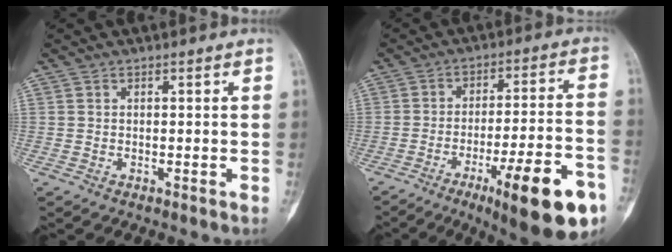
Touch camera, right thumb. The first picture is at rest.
{"total": 19.0, "force": [-9.4, 3.9, 16.1], "torque": [-0.200, 0.042, -0.132]}